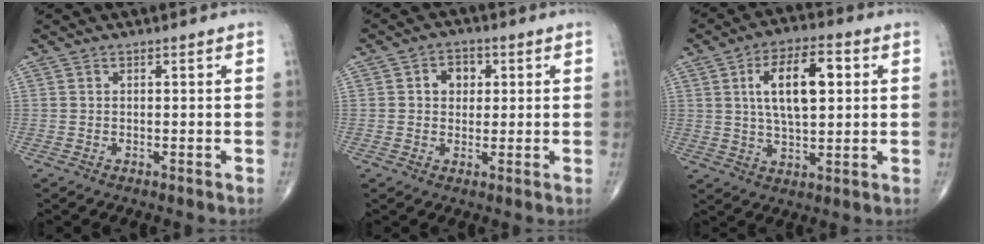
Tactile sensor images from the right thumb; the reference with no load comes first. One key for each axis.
{"total": 4.6, "fx": 1.0, "fy": 3.7, "fz": 2.5, "tx": -0.011, "ty": 0.004, "tz": 0.011}
{"total": 13.2, "fx": 3.0, "fy": 5.9, "fz": 11.4, "tx": -0.186, "ty": 0.005, "tz": 0.052}